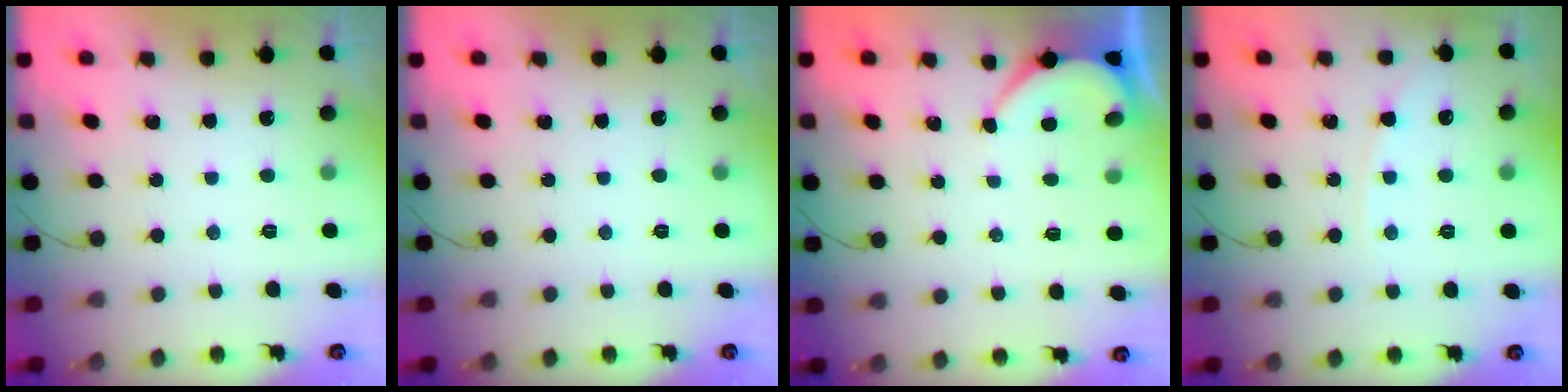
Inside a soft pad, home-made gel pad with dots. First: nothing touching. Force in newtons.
{"total": 0.0}
{"total": 2.2, "press": 2.2, "slide": 0.2}
{"total": 4.2, "press": 4.2, "slide": 0.4}